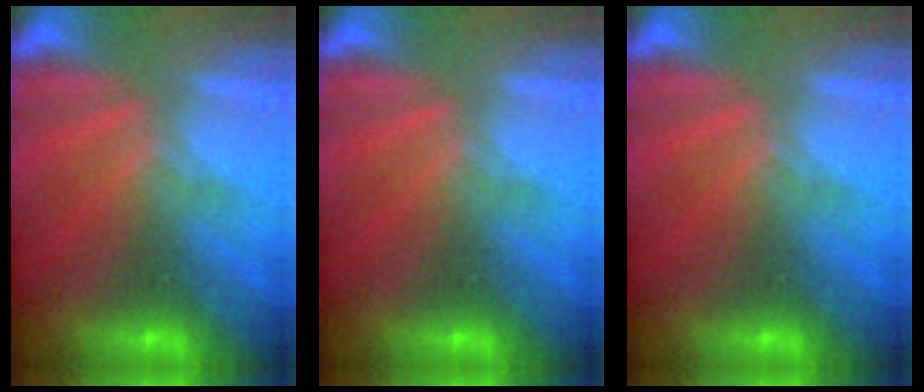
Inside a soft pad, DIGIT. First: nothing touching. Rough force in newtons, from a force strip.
{"total": 0.0}
{"total": 0.0}